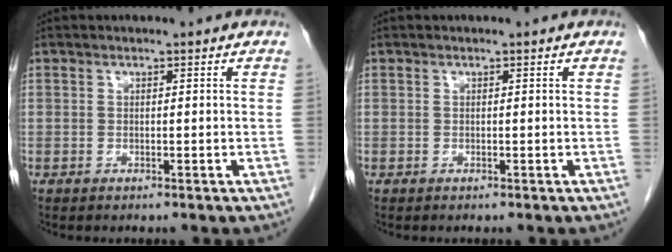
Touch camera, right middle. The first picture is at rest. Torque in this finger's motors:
{"motor_torque": [0.08, 0.21, -0.02, -0.01]}